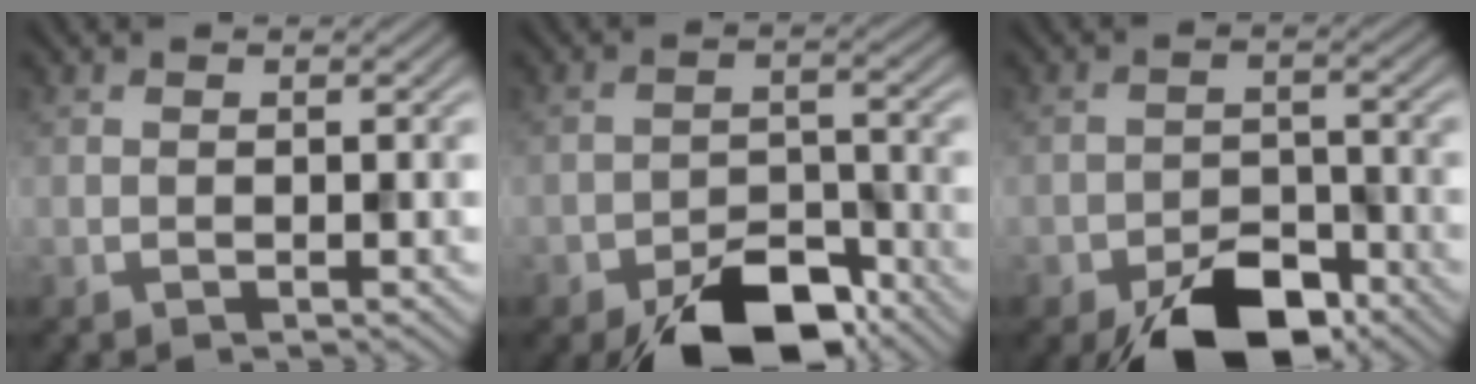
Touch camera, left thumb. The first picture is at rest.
{"total": 8.4, "force": [-6.3, 3.7, 4.2], "torque": [-0.053, -0.007, -0.109]}
{"total": 7.5, "force": [-5.4, 3.5, 3.8], "torque": [-0.051, -0.006, -0.094]}